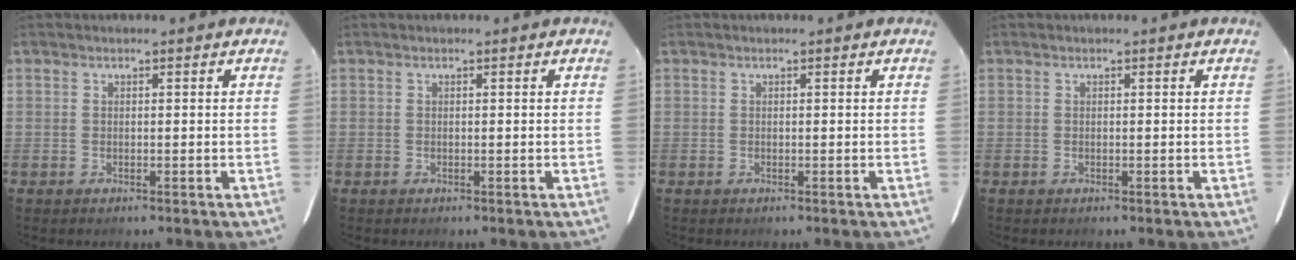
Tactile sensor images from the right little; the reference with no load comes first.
{"total": 0.0}
{"total": 0.0}
{"total": 0.0}